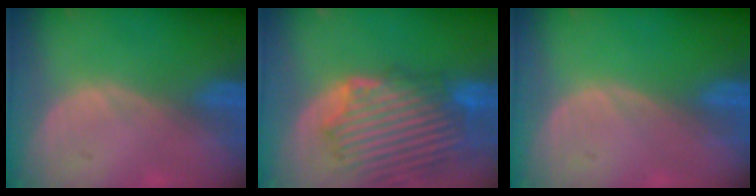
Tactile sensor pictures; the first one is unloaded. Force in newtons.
{"total": 11.8, "press": 11.1, "slide": 4.0}
{"total": 0.0}